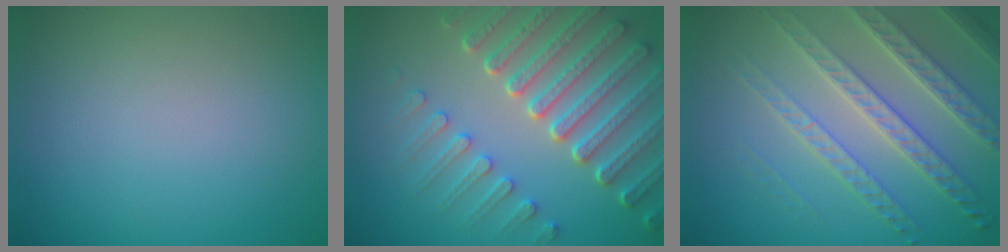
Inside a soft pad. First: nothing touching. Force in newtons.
{"total": 7.8, "press": 5.9, "slide": 5.1}
{"total": 6.7, "press": 4.8, "slide": 4.6}